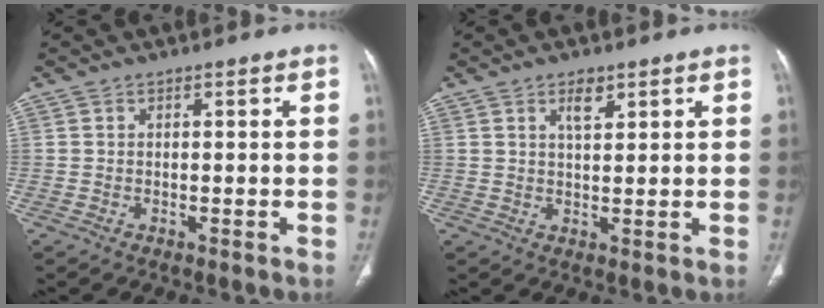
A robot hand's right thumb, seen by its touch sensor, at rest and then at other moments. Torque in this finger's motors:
{"motor_torque": [-0.02, -0.02, 0.52, 0.24, 0.01]}